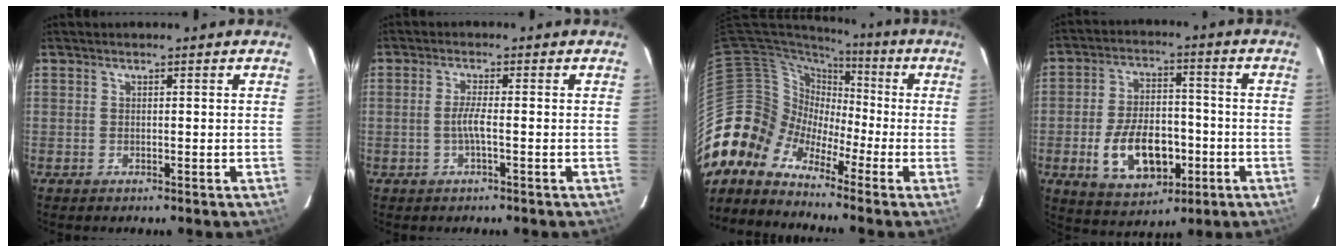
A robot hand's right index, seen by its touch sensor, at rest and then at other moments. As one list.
[{"total": 2.6, "force": [-0.8, -0.2, 2.4], "torque": [-0.050, 0.000, -0.016]}, {"total": 8.8, "force": [-5.6, 6.8, 0.5], "torque": [-0.019, 0.043, -0.142]}, {"total": 13.5, "force": [-4.1, 7.8, 10.1], "torque": [-0.206, 0.006, -0.052]}]